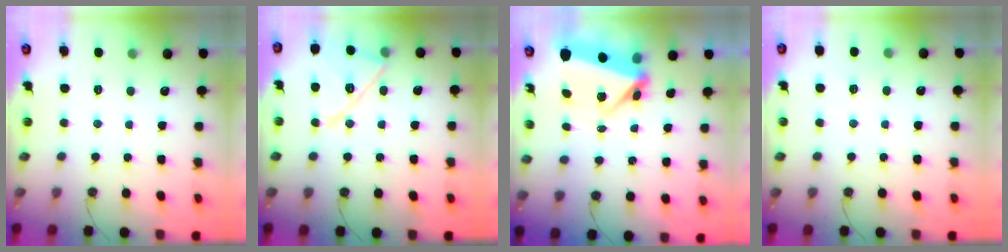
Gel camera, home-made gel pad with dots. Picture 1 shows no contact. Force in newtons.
{"total": 15.5, "press": 15.4, "slide": 1.1}
{"total": 5.9, "press": 5.5, "slide": 2.2}
{"total": 4.0, "press": 4.0, "slide": 0.2}